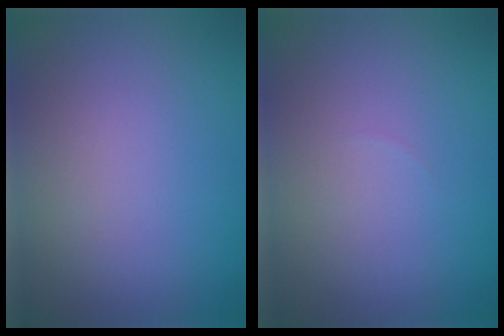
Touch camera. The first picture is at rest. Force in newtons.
{"total": 0.0}